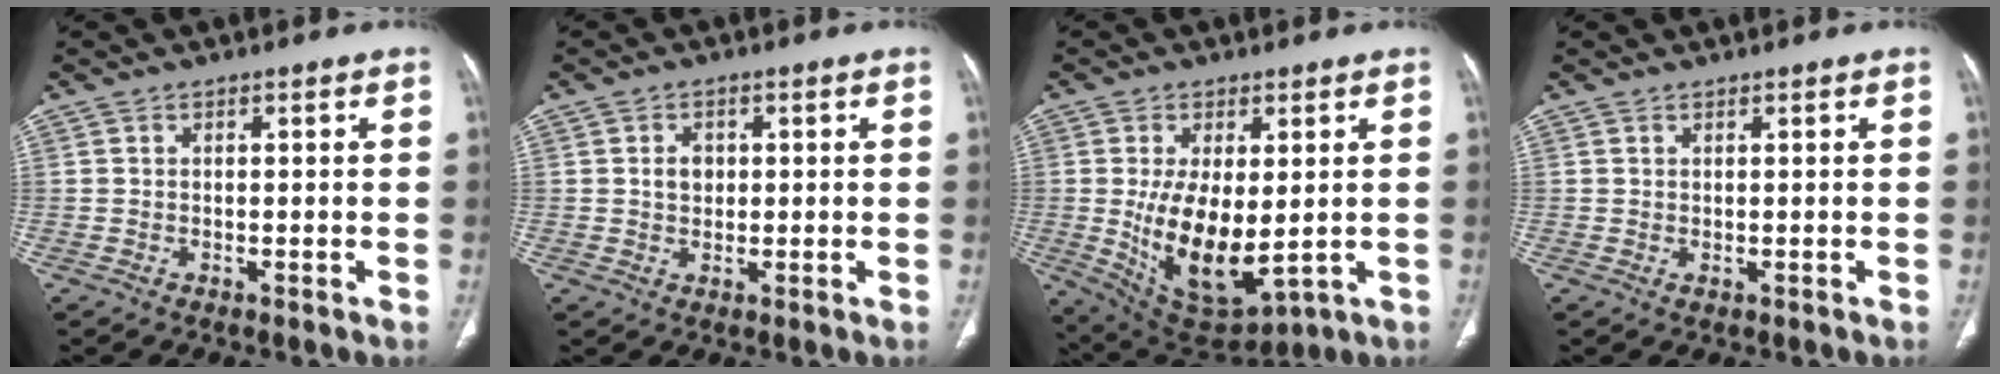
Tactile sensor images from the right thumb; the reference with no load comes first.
{"total": 3.0, "force": [0.5, 2.3, 1.8], "torque": [-0.018, 0.002, 0.008]}
{"total": 14.0, "force": [-0.7, 6.9, 12.2], "torque": [-0.205, -0.024, 0.015]}
{"total": 0.5, "force": [0.2, 0.3, 0.4], "torque": [-0.007, -0.002, 0.005]}